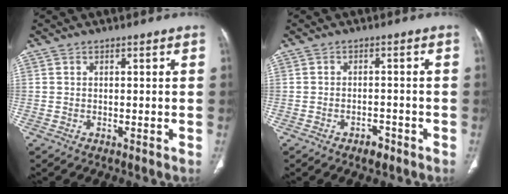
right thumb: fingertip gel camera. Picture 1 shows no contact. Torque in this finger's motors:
{"motor_torque": [-0.18, 0.04, -0.22, 0.02, 0.05]}